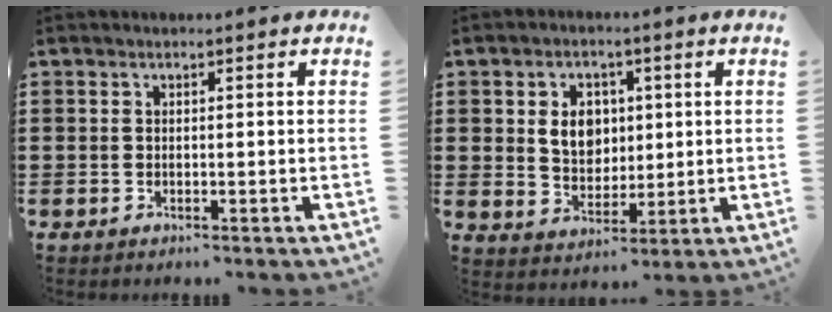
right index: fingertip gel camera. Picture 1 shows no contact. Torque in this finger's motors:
{"motor_torque": [0.26, 0.23, 0.33, 0.11]}